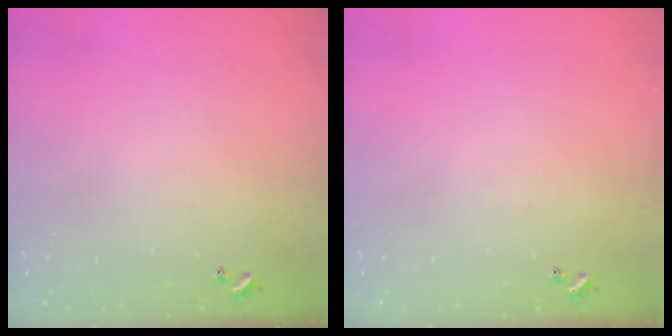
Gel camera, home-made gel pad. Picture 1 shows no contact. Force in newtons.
{"total": 0.0}